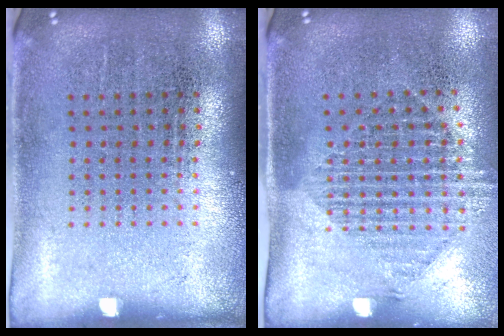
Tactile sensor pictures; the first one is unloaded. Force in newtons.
{"total": 1.6, "press": 1.3, "slide": 0.9}